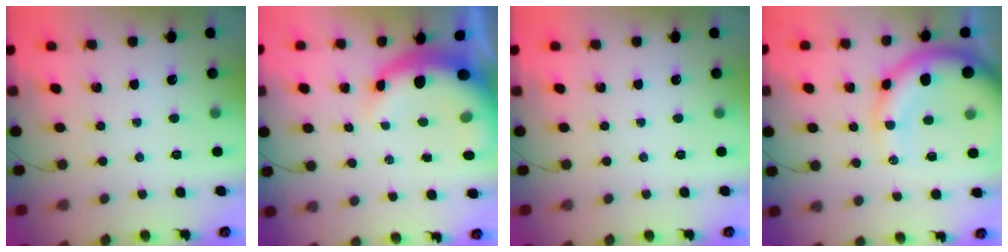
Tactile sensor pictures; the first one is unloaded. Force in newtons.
{"total": 10.5, "press": 10.3, "slide": 2.3}
{"total": 0.0}
{"total": 15.8, "press": 15.5, "slide": 3.0}